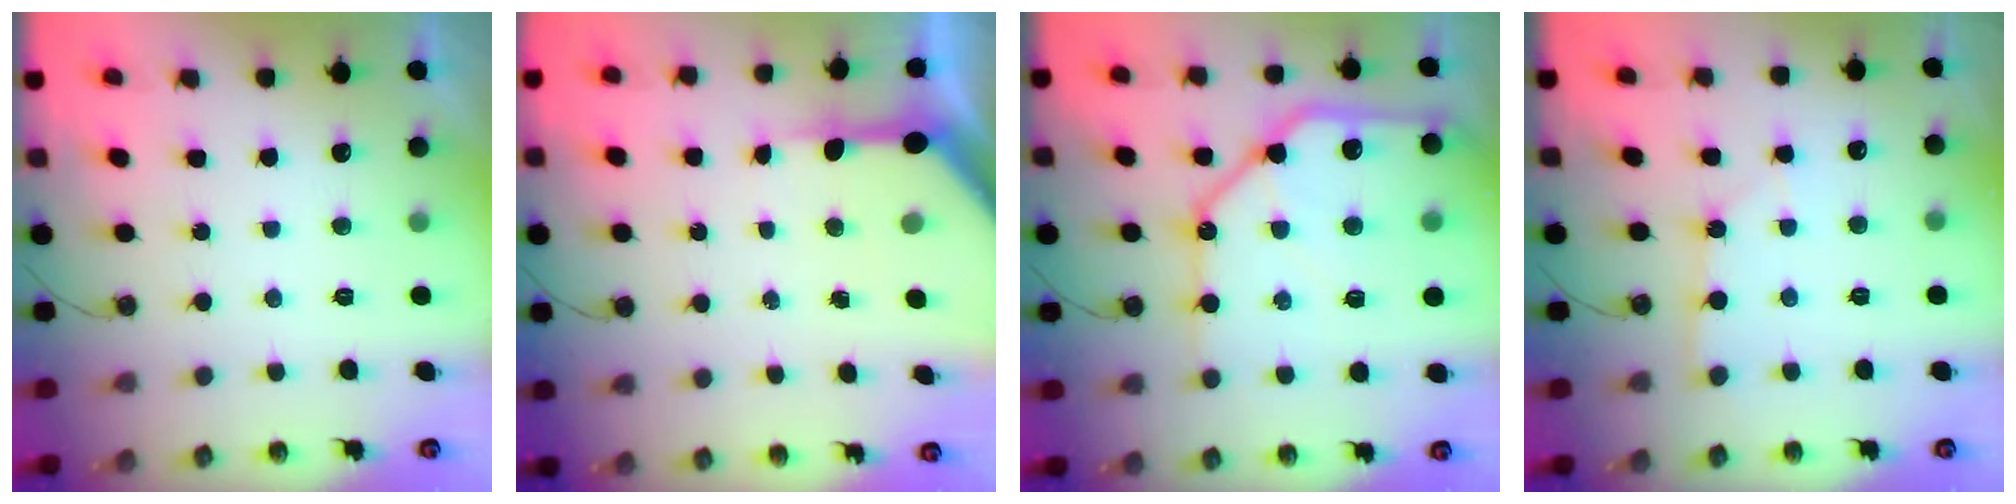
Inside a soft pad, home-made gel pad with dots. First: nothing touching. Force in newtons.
{"total": 8.5, "press": 8.4, "slide": 1.1}
{"total": 24.5, "press": 24.2, "slide": 3.3}
{"total": 2.0, "press": 2.0, "slide": 0.2}